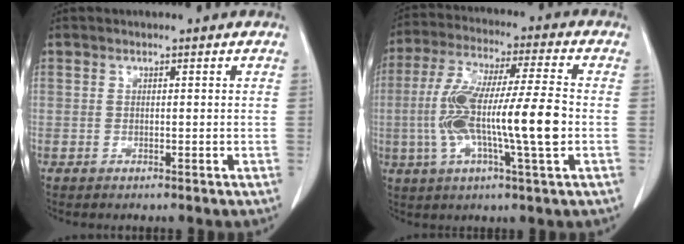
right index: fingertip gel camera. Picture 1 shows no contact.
{"total": 15.3, "force": [-2.1, 0.9, 15.2], "torque": [-0.290, 0.007, -0.040]}